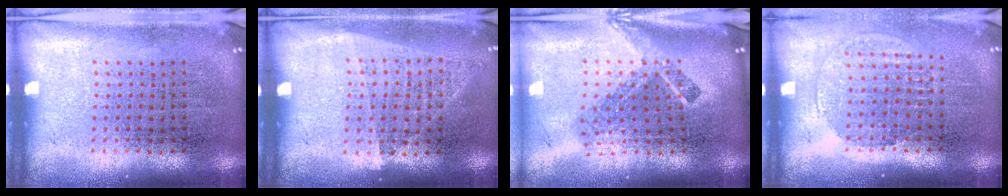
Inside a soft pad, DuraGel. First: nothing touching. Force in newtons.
{"total": 1.0, "press": 0.9, "slide": 0.5}
{"total": 2.2, "press": 1.5, "slide": 1.7}
{"total": 1.3, "press": 1.2, "slide": 0.5}